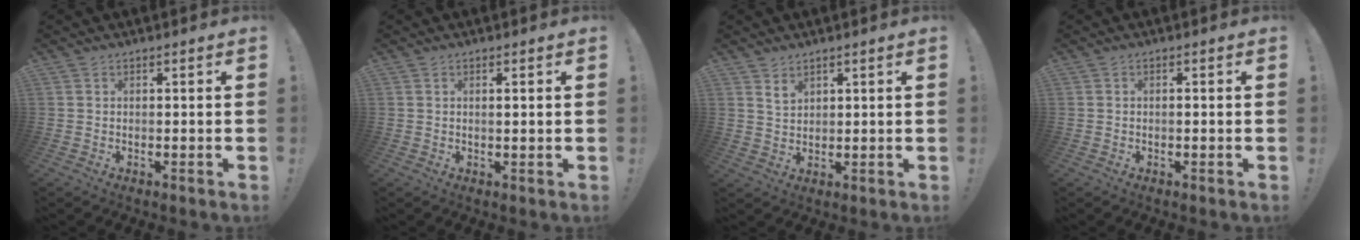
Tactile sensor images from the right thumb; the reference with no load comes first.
{"total": 1.3, "force": [0.6, -0.1, 1.2], "torque": [-0.010, -0.006, 0.005]}
{"total": 3.9, "force": [3.2, 2.1, 1.1], "torque": [-0.015, -0.018, 0.058]}
{"total": 0.5, "force": [-0.2, -0.2, 0.4], "torque": [-0.009, -0.001, -0.004]}